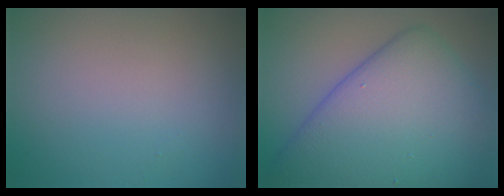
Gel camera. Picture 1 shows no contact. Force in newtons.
{"total": 11.6, "press": 11.6, "slide": 0.3}